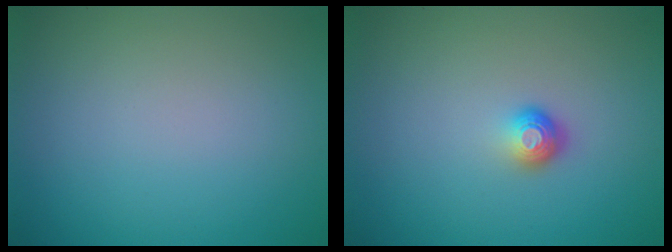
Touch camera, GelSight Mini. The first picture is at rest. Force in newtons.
{"total": 1.6, "press": 1.1, "slide": 1.2}